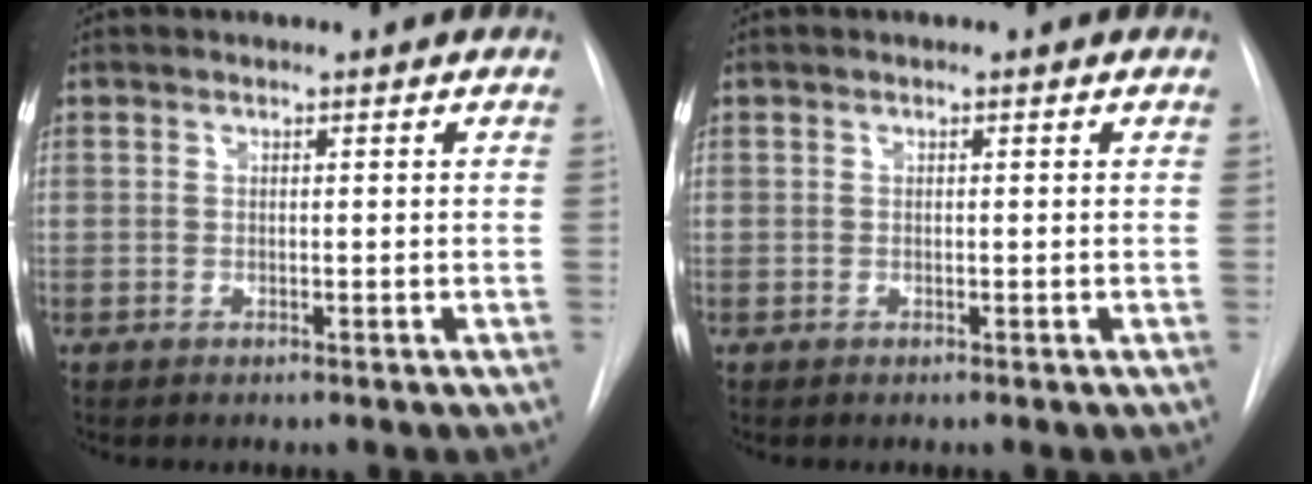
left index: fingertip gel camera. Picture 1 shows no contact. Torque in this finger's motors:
{"motor_torque": [-0.03, 0.03, 0.00, 0.00]}